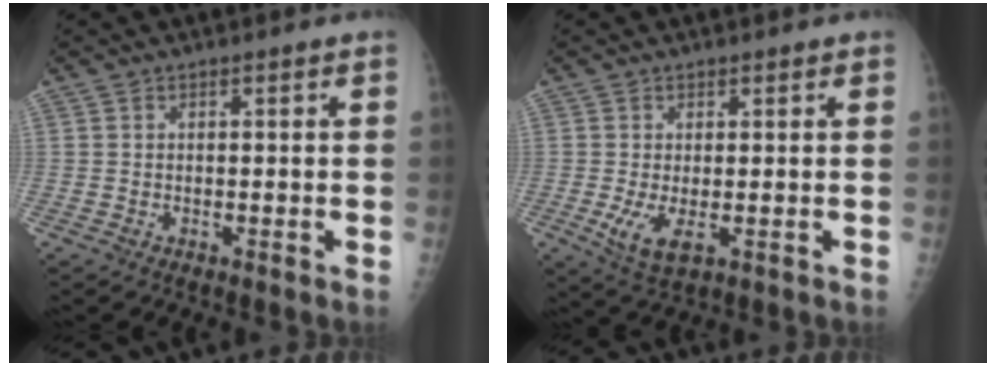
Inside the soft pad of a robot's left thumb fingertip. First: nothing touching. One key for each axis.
{"total": 5.0, "fx": -0.5, "fy": 2.2, "fz": 4.4, "tx": -0.087, "ty": -0.014, "tz": 0.001}